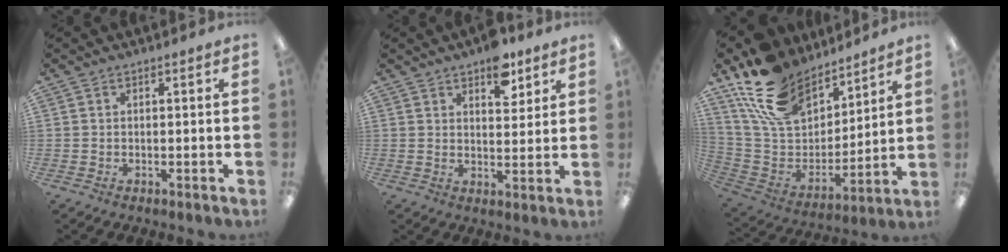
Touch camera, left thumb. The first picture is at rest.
{"total": 9.0, "force": [5.9, 4.4, 5.2], "torque": [-0.051, -0.031, 0.097]}
{"total": 21.0, "force": [14.2, 12.1, 9.6], "torque": [-0.197, -0.074, 0.269]}